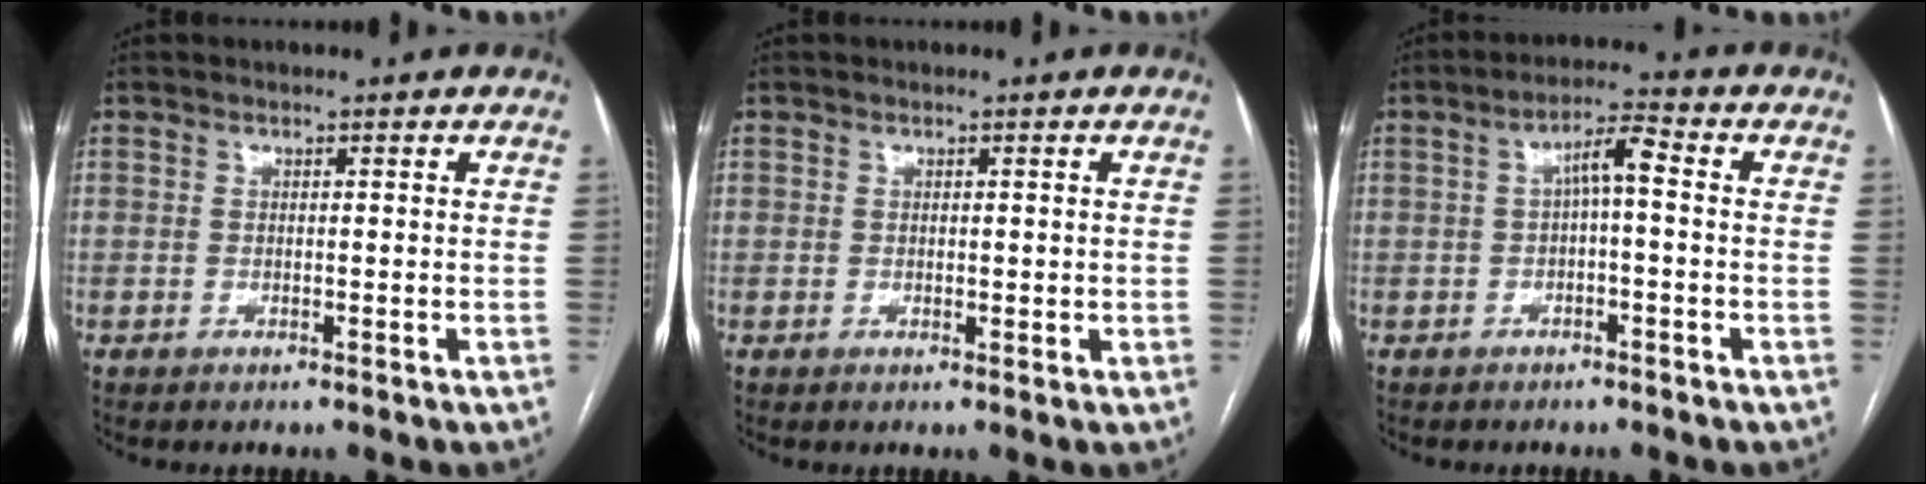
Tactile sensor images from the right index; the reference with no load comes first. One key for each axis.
{"total": 1.1, "fx": 0.2, "fy": 0.7, "fz": 0.7, "tx": -0.008, "ty": -0.002, "tz": 0.004}
{"total": 4.4, "fx": 0.2, "fy": 0.8, "fz": 4.4, "tx": -0.073, "ty": 0.020, "tz": 0.002}